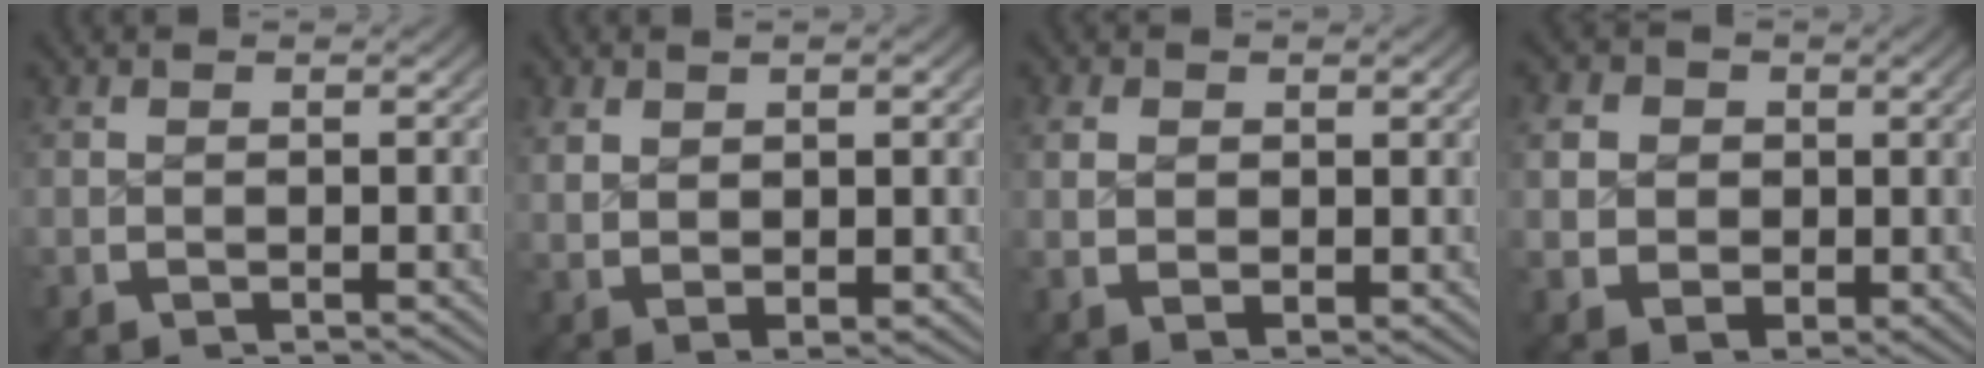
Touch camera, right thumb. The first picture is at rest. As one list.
[{"total": 3.5, "force": [1.3, 1.7, 2.7], "torque": [-0.045, 0.000, 0.033]}, {"total": 2.8, "force": [0.6, 1.9, 1.9], "torque": [-0.033, -0.010, 0.022]}, {"total": 7.0, "force": [0.5, 5.9, 3.8], "torque": [-0.085, -0.033, 0.024]}]